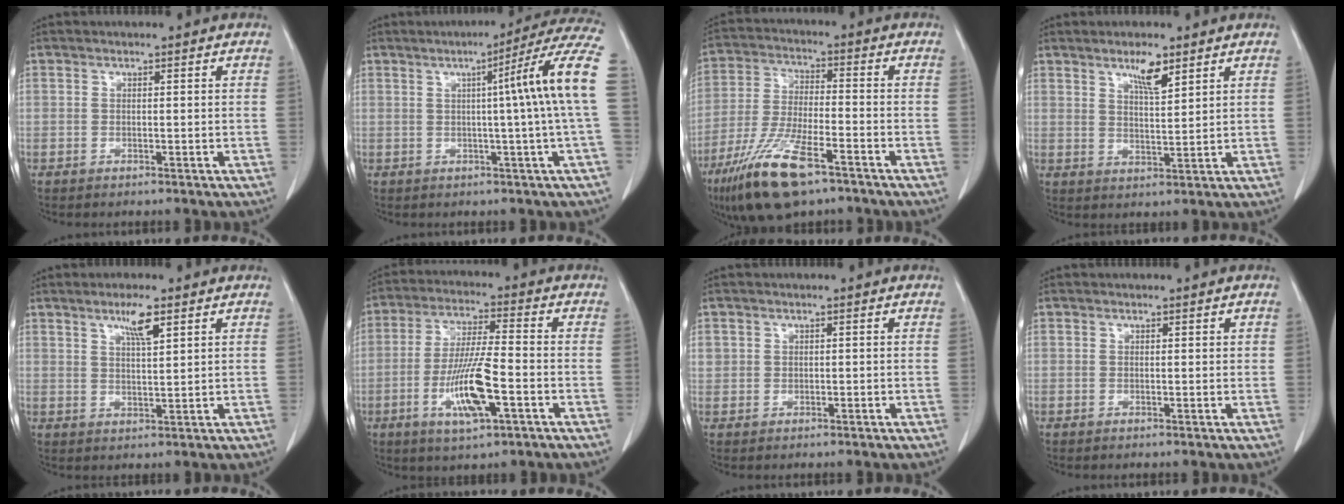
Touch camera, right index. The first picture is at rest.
{"total": 12.5, "force": [1.3, -2.3, 12.2], "torque": [-0.148, 0.016, 0.009]}
{"total": 13.7, "force": [-8.6, 3.1, 10.2], "torque": [-0.210, -0.027, -0.153]}
{"total": 4.7, "force": [3.2, 0.9, 3.3], "torque": [-0.061, -0.004, 0.058]}
{"total": 4.4, "force": [2.7, 0.4, 3.4], "torque": [-0.062, -0.001, 0.048]}
{"total": 11.0, "force": [-3.6, 1.5, 10.3], "torque": [-0.200, -0.008, -0.063]}
{"total": 1.5, "force": [0.6, 1.4, 0.2], "torque": [0.007, 0.009, 0.011]}
{"total": 0.7, "force": [0.4, 0.3, 0.4], "torque": [-0.002, 0.000, 0.005]}